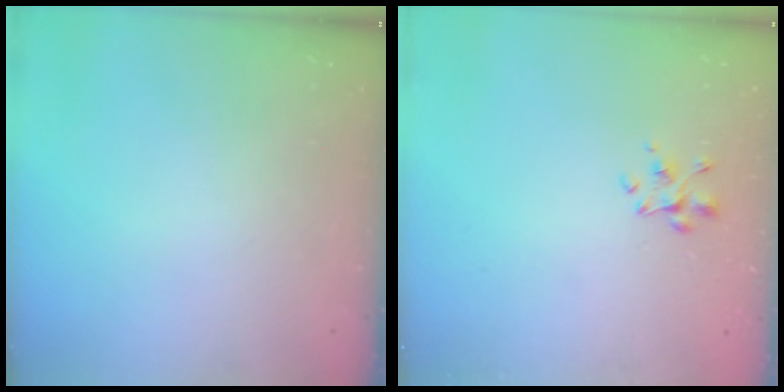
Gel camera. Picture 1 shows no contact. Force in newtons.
{"total": 2.4, "press": 2.3, "slide": 0.7}